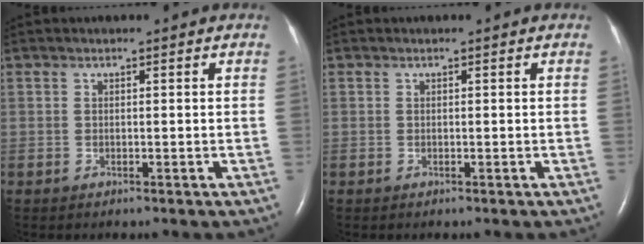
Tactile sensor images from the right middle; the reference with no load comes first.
{"total": 0.0}